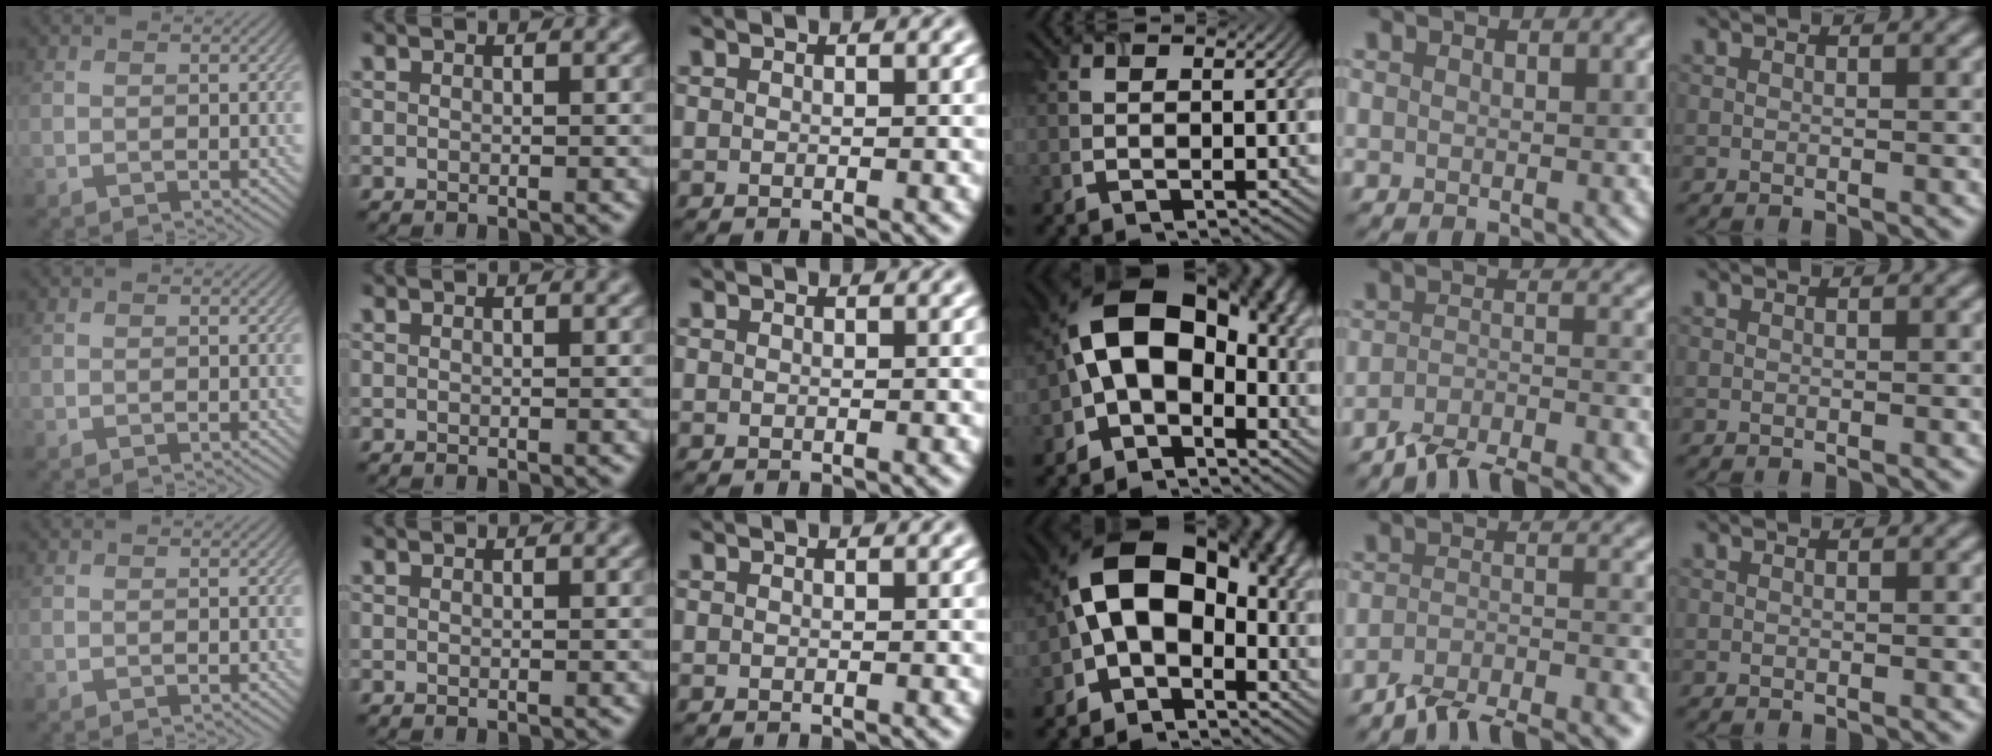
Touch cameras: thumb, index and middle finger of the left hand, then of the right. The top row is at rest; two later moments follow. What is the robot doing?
{"motion": "lift_and_place", "object": "timer"}